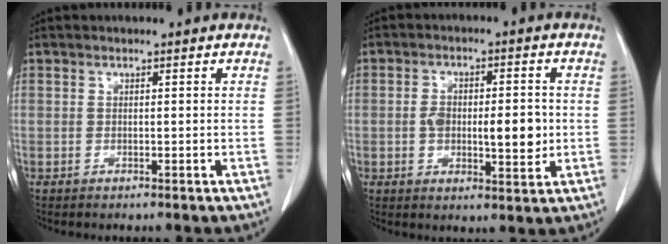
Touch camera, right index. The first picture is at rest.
{"total": 8.7, "force": [-0.5, 3.6, 7.9], "torque": [-0.127, 0.003, -0.004]}